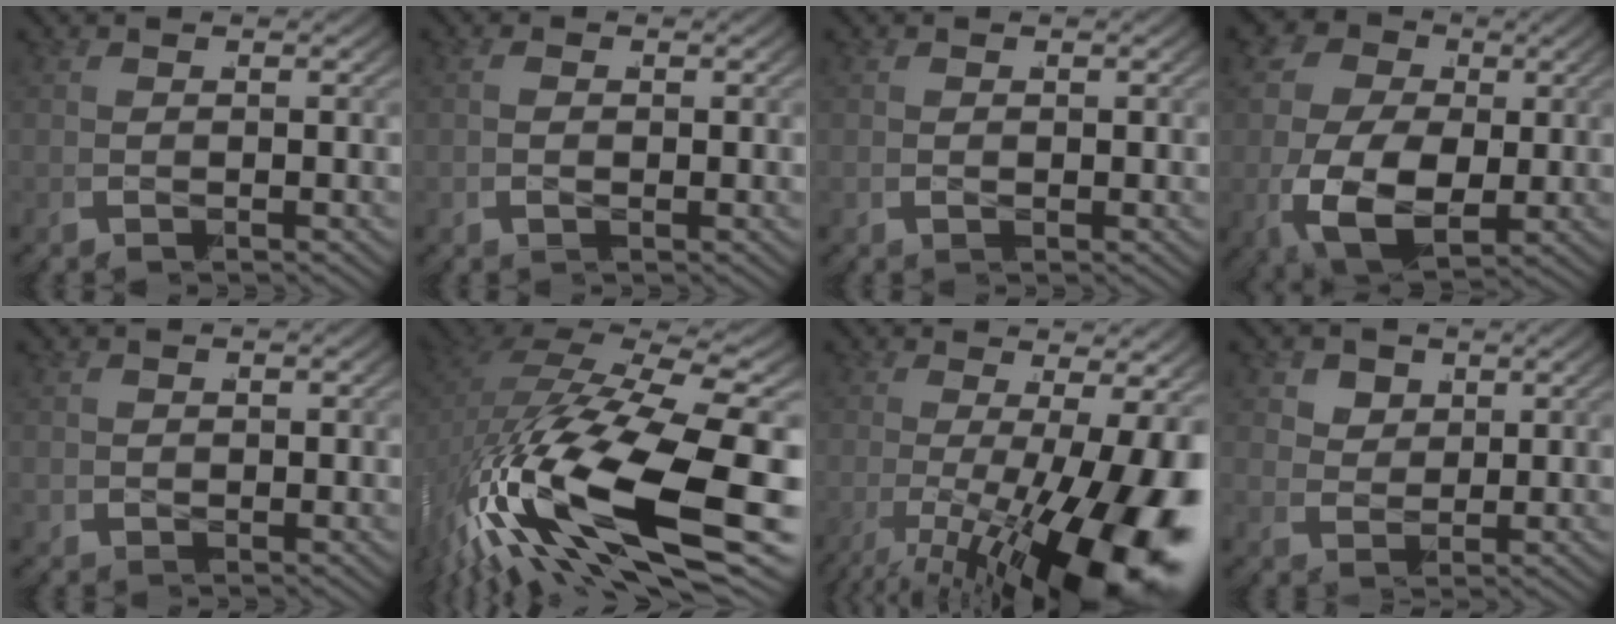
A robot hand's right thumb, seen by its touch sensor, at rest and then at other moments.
{"total": 1.0, "force": [-0.1, 0.7, 0.7], "torque": [-0.005, -0.003, 0.000]}
{"total": 0.5, "force": [0.1, 0.4, 0.2], "torque": [0.002, -0.005, 0.004]}
{"total": 17.1, "force": [-1.3, 13.4, 10.5], "torque": [-0.222, -0.058, -0.008]}
{"total": 0.7, "force": [0.0, 0.7, 0.2], "torque": [0.006, -0.007, 0.005]}
{"total": 16.4, "force": [-2.3, 8.8, 13.6], "torque": [-0.296, -0.046, -0.013]}
{"total": 15.7, "force": [-3.7, 7.9, 13.0], "torque": [-0.213, -0.039, -0.038]}
{"total": 2.8, "force": [1.3, 2.2, 1.2], "torque": [-0.029, -0.016, 0.029]}